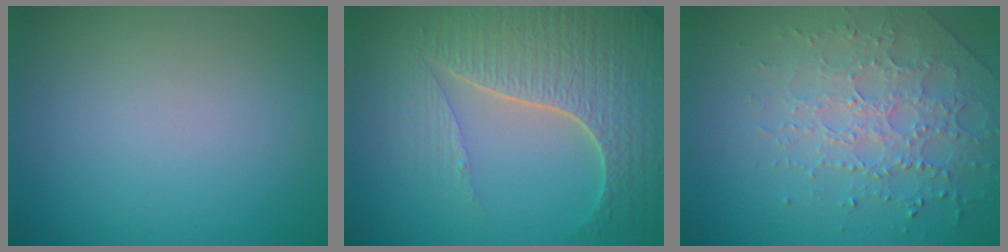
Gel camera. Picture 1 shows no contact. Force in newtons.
{"total": 7.3, "press": 5.5, "slide": 4.8}
{"total": 3.8, "press": 3.6, "slide": 1.1}